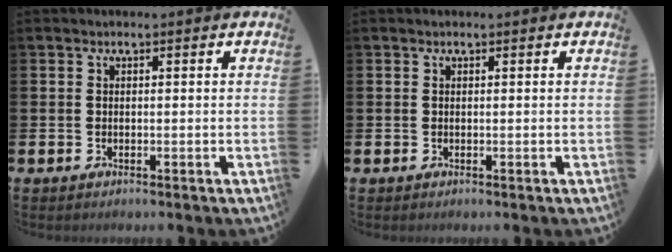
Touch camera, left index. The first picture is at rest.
{"total": 0.0}